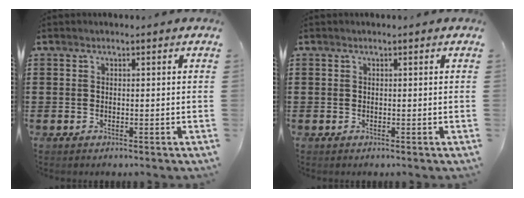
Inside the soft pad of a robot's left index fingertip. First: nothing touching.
{"total": 0.0}